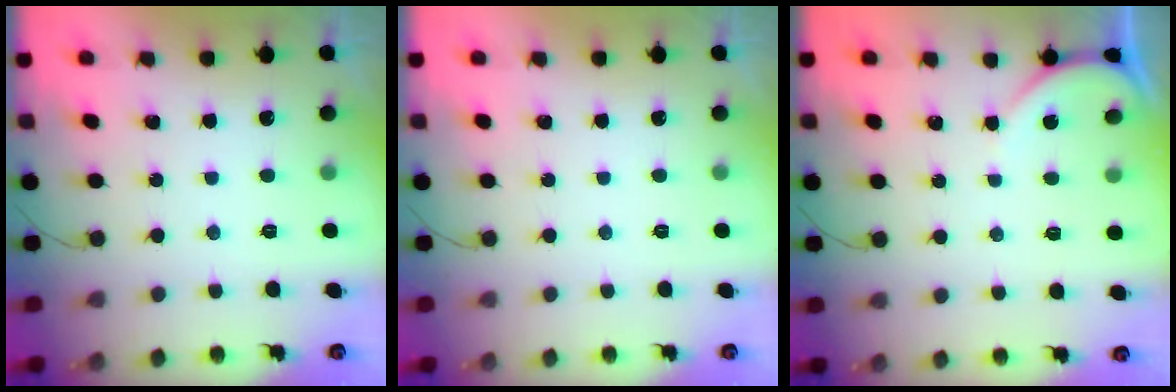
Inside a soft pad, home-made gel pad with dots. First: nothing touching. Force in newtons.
{"total": 0.0}
{"total": 3.1, "press": 3.1, "slide": 0.2}